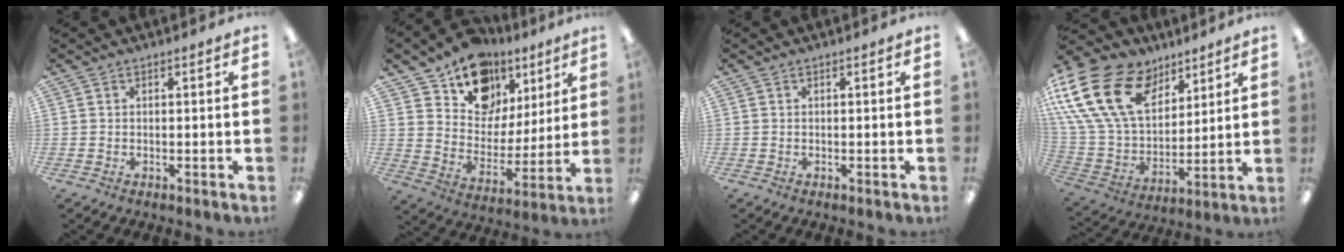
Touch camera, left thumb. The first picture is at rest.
{"total": 14.3, "force": [9.7, 10.0, 3.4], "torque": [-0.061, -0.066, 0.182]}
{"total": 0.0}
{"total": 25.2, "force": [11.4, 17.2, 14.4], "torque": [-0.309, -0.048, 0.219]}